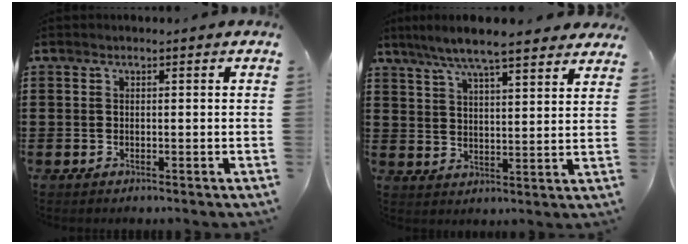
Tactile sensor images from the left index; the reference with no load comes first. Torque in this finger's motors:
{"motor_torque": [2.14, 0.00, 0.56, 0.21]}